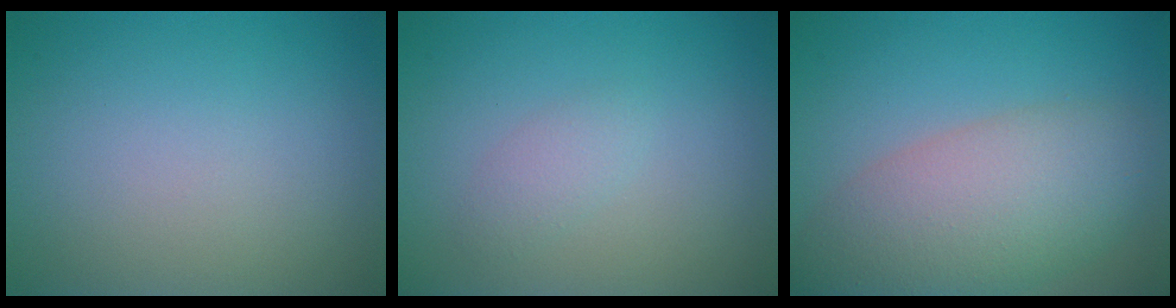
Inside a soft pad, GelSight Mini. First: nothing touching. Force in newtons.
{"total": 1.3, "press": 1.3, "slide": 0.1}
{"total": 7.7, "press": 7.7, "slide": 0.4}